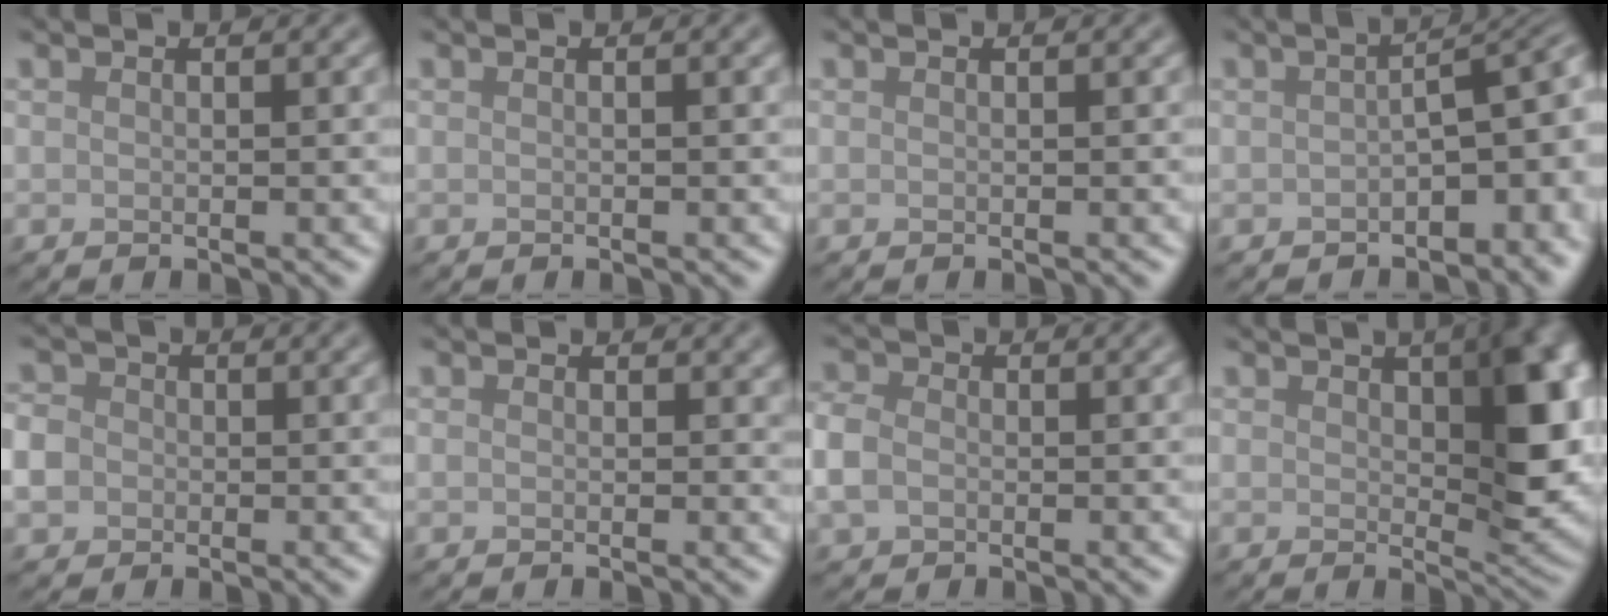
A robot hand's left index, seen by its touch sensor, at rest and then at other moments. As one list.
[{"total": 0.6, "force": [0.1, 0.0, 0.6], "torque": [-0.011, 0.000, -0.002]}, {"total": 0.0}, {"total": 4.7, "force": [-0.9, 1.8, 4.2], "torque": [-0.048, 0.002, -0.017]}, {"total": 3.4, "force": [-0.6, 3.0, 1.4], "torque": [-0.026, 0.006, -0.023]}, {"total": 1.1, "force": [0.3, 0.8, 0.8], "torque": [-0.008, 0.000, 0.004]}, {"total": 2.8, "force": [-0.4, 2.2, 1.5], "torque": [-0.039, 0.003, -0.018]}, {"total": 9.0, "force": [1.6, 3.9, 7.9], "torque": [-0.103, 0.001, 0.031]}]